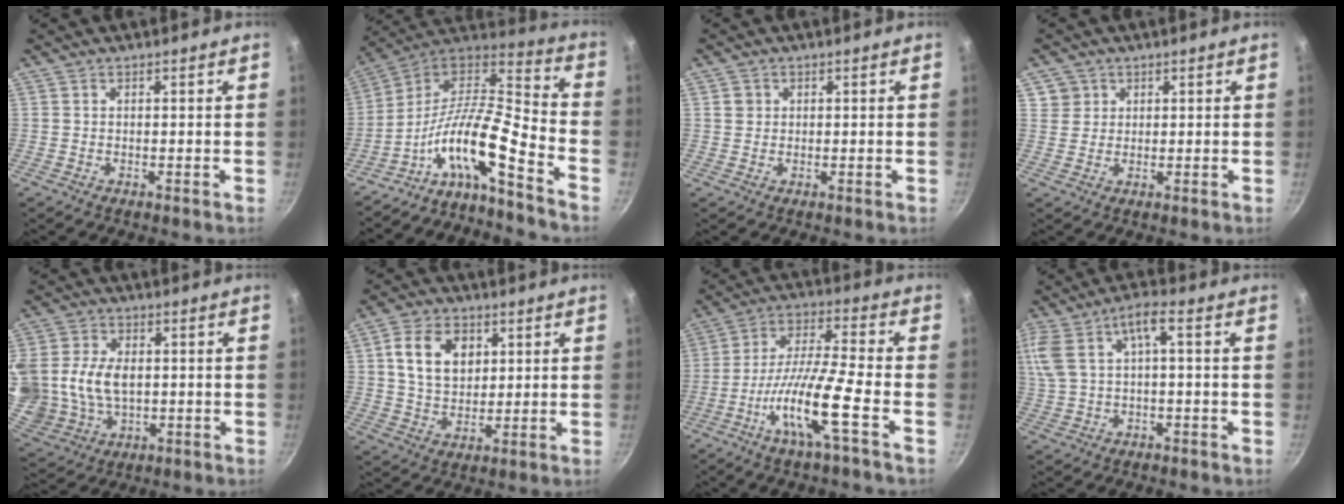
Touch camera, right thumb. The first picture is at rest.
{"total": 15.9, "force": [-9.2, 2.8, 12.6], "torque": [-0.222, 0.072, -0.191]}
{"total": 1.9, "force": [0.4, 1.8, 0.5], "torque": [0.000, 0.006, 0.005]}
{"total": 3.6, "force": [1.4, 3.3, 0.3], "torque": [0.023, 0.008, 0.023]}
{"total": 18.7, "force": [1.4, 14.0, 12.3], "torque": [-0.275, 0.005, 0.039]}
{"total": 10.3, "force": [3.0, 7.3, 6.7], "torque": [-0.098, -0.005, 0.052]}
{"total": 12.8, "force": [-5.5, 0.7, 11.6], "torque": [-0.215, 0.033, -0.115]}
{"total": 10.4, "force": [1.7, 4.3, 9.4], "torque": [-0.201, 0.019, 0.038]}